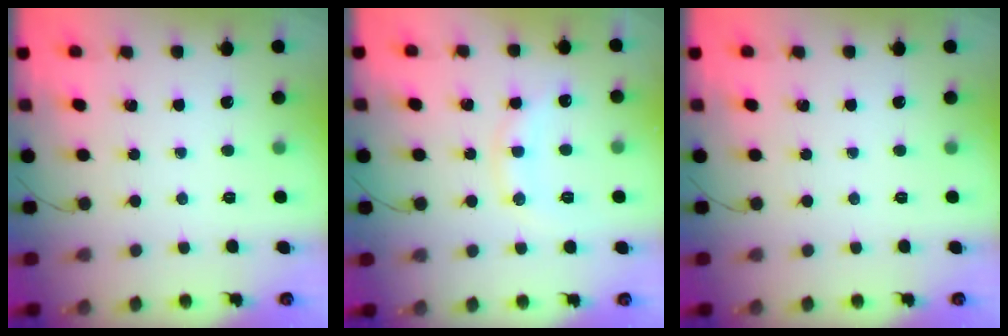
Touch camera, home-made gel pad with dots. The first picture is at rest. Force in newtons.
{"total": 10.6, "press": 10.6, "slide": 0.9}
{"total": 0.0}